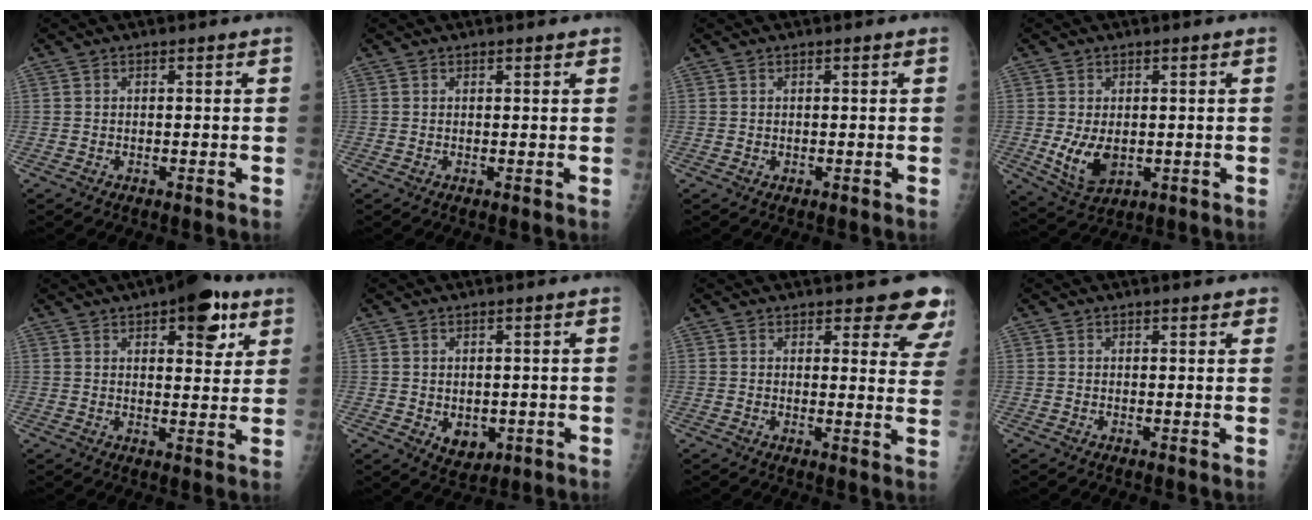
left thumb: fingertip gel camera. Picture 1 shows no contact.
{"total": 1.2, "force": [1.0, 0.3, 0.7], "torque": [-0.006, -0.001, 0.012]}
{"total": 0.5, "force": [0.3, 0.2, 0.3], "torque": [-0.003, -0.001, 0.005]}
{"total": 6.8, "force": [-0.5, 4.3, 5.3], "torque": [-0.084, -0.017, 0.006]}
{"total": 11.2, "force": [6.0, 4.6, 8.2], "torque": [-0.076, -0.019, 0.076]}
{"total": 4.7, "force": [-0.6, 3.3, 3.2], "torque": [-0.028, -0.009, 0.008]}
{"total": 9.4, "force": [7.6, 2.9, 4.7], "torque": [-0.014, -0.041, 0.069]}
{"total": 2.0, "force": [1.5, 0.7, 1.1], "torque": [-0.004, -0.001, 0.015]}